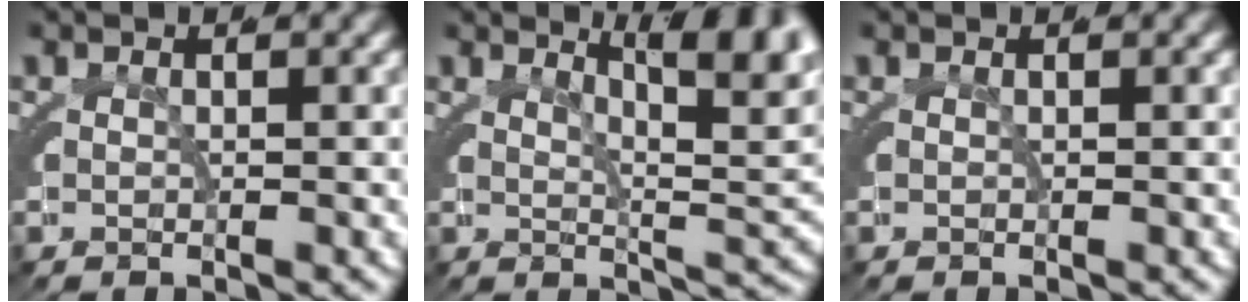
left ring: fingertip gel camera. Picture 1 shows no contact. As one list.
[{"total": 7.0, "force": [3.2, 1.6, 6.0], "torque": [-0.044, 0.011, 0.042]}, {"total": 0.0}]